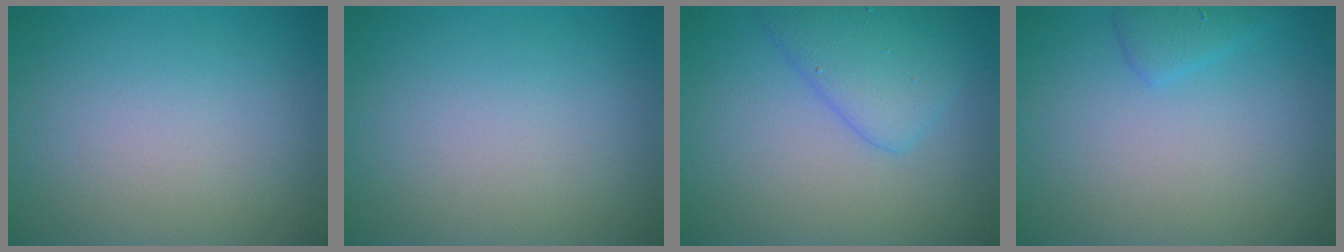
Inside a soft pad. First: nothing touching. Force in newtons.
{"total": 0.0}
{"total": 3.9, "press": 3.9, "slide": 0.3}
{"total": 1.4, "press": 1.4, "slide": 0.1}